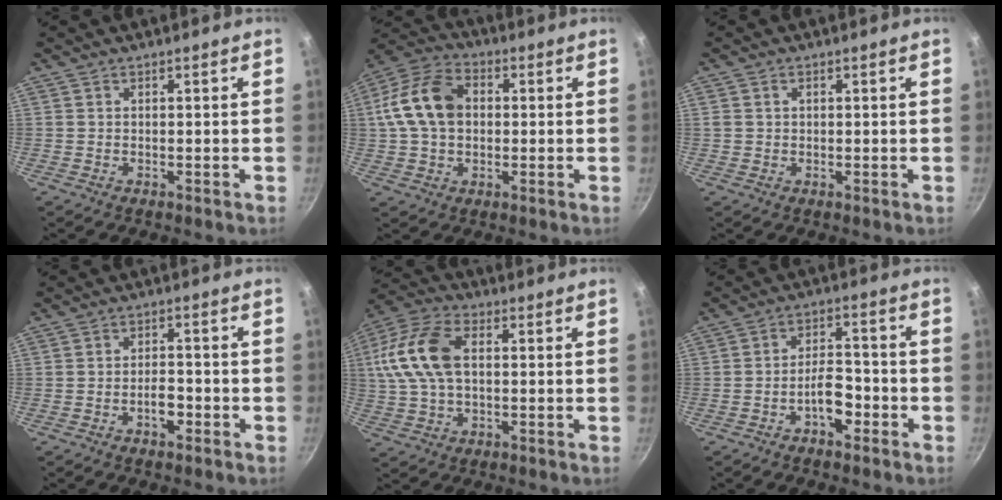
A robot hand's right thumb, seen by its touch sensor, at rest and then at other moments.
{"total": 13.6, "force": [1.3, 9.7, 9.5], "torque": [-0.160, 0.024, 0.008]}
{"total": 1.3, "force": [0.4, 1.1, 0.6], "torque": [-0.007, 0.006, 0.007]}
{"total": 3.8, "force": [-1.8, 2.0, 2.8], "torque": [-0.029, 0.020, -0.028]}
{"total": 15.3, "force": [2.0, 9.4, 11.9], "torque": [-0.235, 0.023, 0.026]}
{"total": 6.5, "force": [-3.1, 3.3, 4.6], "torque": [-0.054, 0.034, -0.052]}